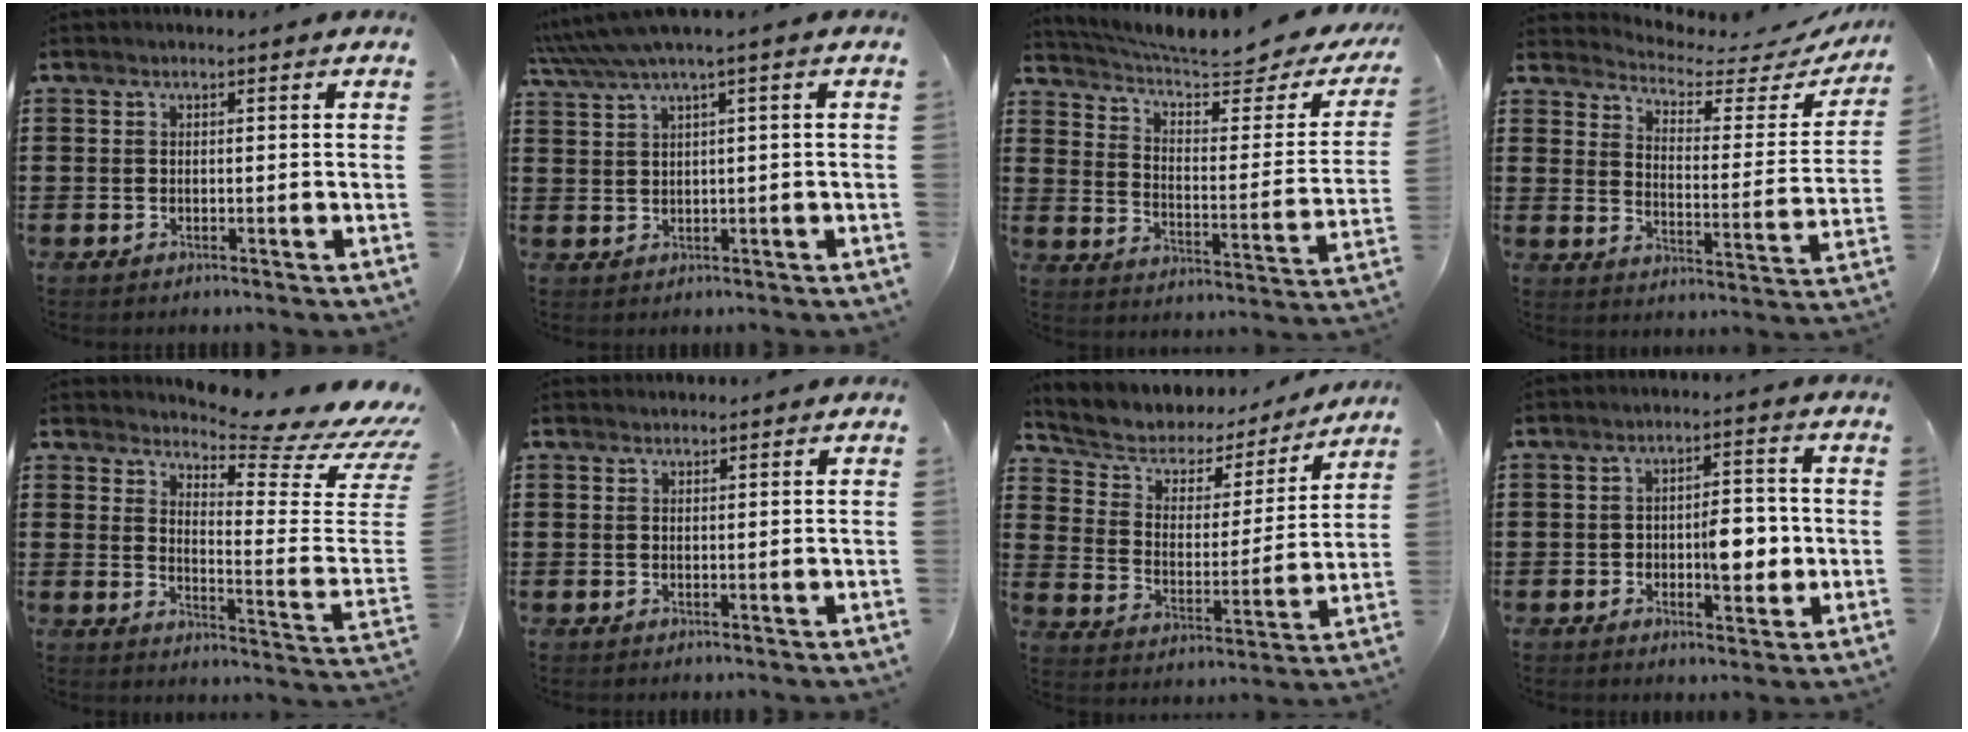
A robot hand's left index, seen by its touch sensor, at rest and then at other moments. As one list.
[{"total": 3.2, "force": [1.6, -0.1, 2.8], "torque": [-0.065, -0.008, 0.023]}, {"total": 6.5, "force": [5.4, 0.9, 3.6], "torque": [-0.087, -0.040, 0.086]}, {"total": 3.4, "force": [3.2, 0.7, 1.0], "torque": [-0.045, -0.027, 0.046]}, {"total": 6.0, "force": [5.5, -0.1, 2.4], "torque": [-0.052, -0.061, 0.085]}, {"total": 0.8, "force": [0.8, 0.1, 0.0], "torque": [-0.001, 0.001, 0.016]}, {"total": 4.8, "force": [3.5, 3.1, 1.0], "torque": [-0.050, -0.022, 0.054]}, {"total": 5.9, "force": [-0.8, 2.8, 5.1], "torque": [-0.075, 0.002, -0.018]}]